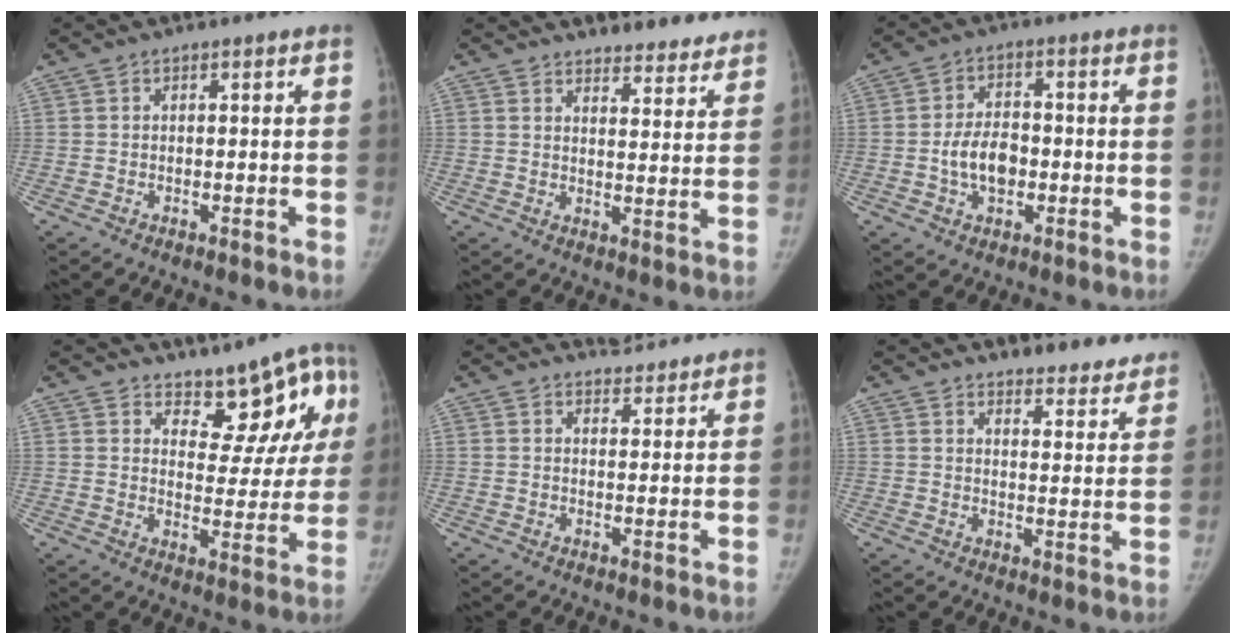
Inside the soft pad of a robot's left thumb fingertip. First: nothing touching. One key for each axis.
{"total": 11.7, "fx": 10.6, "fy": 3.9, "fz": 2.9, "tx": 0.015, "ty": -0.059, "tz": 0.119}
{"total": 7.6, "fx": -1.3, "fy": 5.0, "fz": 5.5, "tx": -0.083, "ty": 0.014, "tz": -0.027}
{"total": 10.7, "fx": 6.7, "fy": 5.4, "fz": 6.4, "tx": -0.028, "ty": -0.038, "tz": 0.092}
{"total": 3.2, "fx": 2.9, "fy": 1.1, "fz": -0.5, "tx": 0.024, "ty": -0.026, "tz": 0.037}
{"total": 12.7, "fx": 11.4, "fy": 4.3, "fz": 3.3, "tx": 0.016, "ty": -0.065, "tz": 0.125}